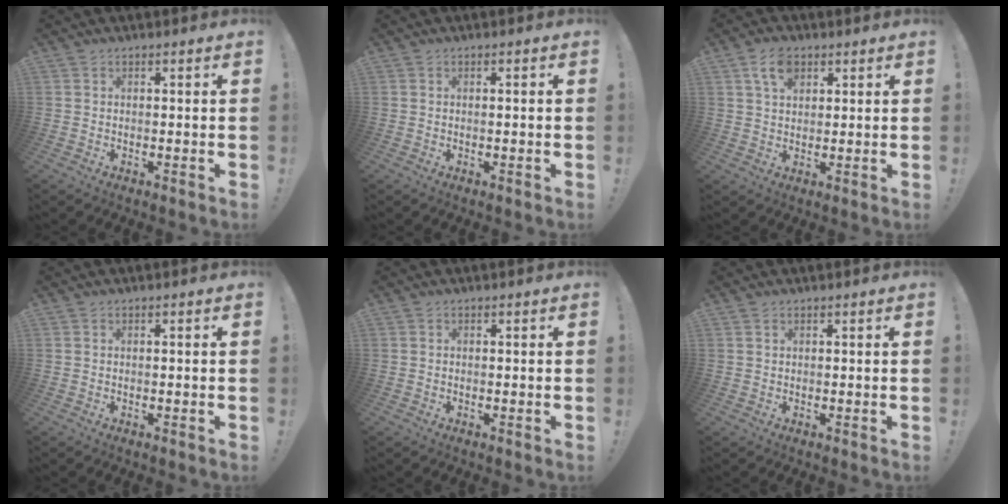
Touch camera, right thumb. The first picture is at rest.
{"total": 0.9, "force": [-0.4, -0.3, 0.8], "torque": [-0.012, -0.001, -0.008]}
{"total": 6.7, "force": [3.3, 4.0, 4.2], "torque": [-0.069, -0.004, 0.061]}
{"total": 0.0}
{"total": 0.0}
{"total": 0.6, "force": [0.4, 0.3, 0.3], "torque": [-0.002, -0.001, 0.006]}